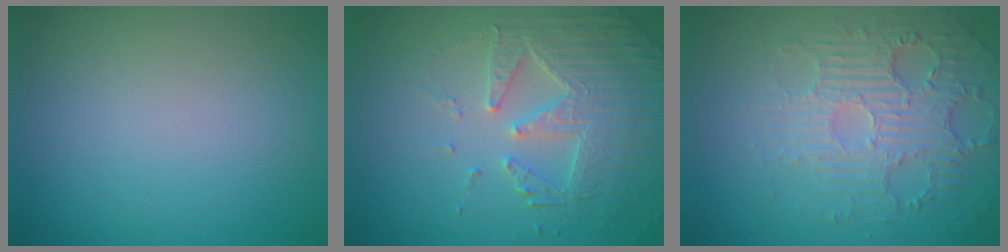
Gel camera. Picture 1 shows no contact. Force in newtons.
{"total": 4.7, "press": 4.5, "slide": 1.2}
{"total": 4.2, "press": 3.7, "slide": 1.9}